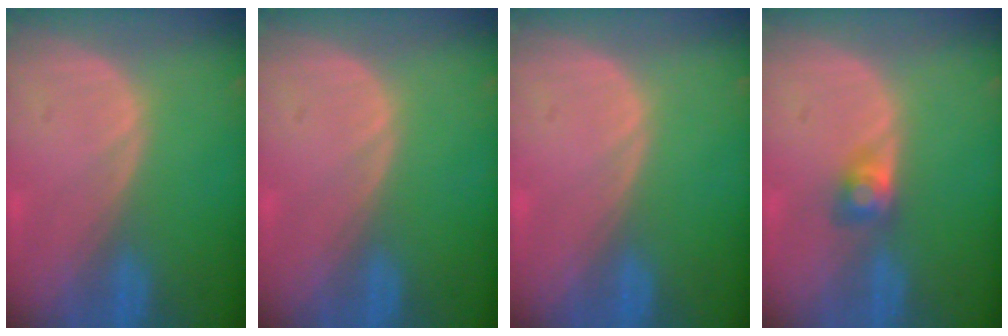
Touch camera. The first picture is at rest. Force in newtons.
{"total": 0.0}
{"total": 0.0}
{"total": 2.7, "press": 2.5, "slide": 1.0}